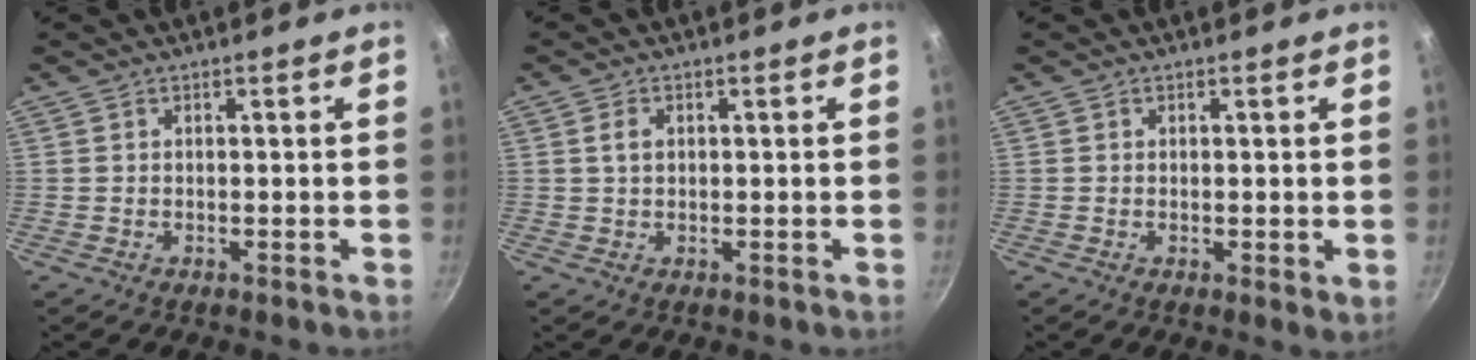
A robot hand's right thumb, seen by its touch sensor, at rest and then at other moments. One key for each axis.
{"total": 2.2, "fx": 0.5, "fy": 1.5, "fz": 1.5, "tx": -0.019, "ty": 0.003, "tz": 0.009}
{"total": 1.6, "fx": 0.1, "fy": 0.5, "fz": 1.5, "tx": -0.021, "ty": -0.006, "tz": -0.001}